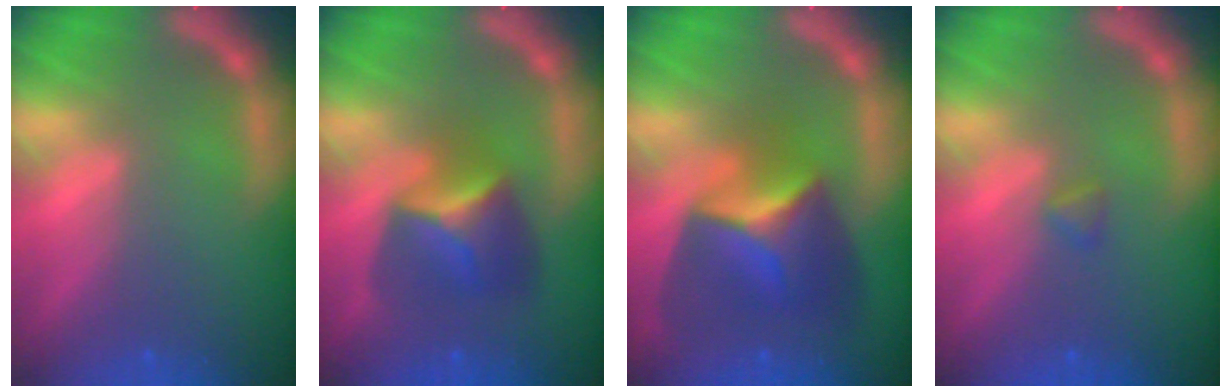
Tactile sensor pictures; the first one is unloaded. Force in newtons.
{"total": 5.4}
{"total": 7.9}
{"total": 0.9}